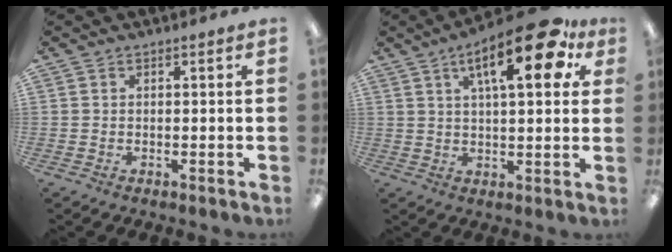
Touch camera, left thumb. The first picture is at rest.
{"total": 18.3, "force": [8.5, 6.5, 14.9], "torque": [-0.219, -0.024, 0.127]}